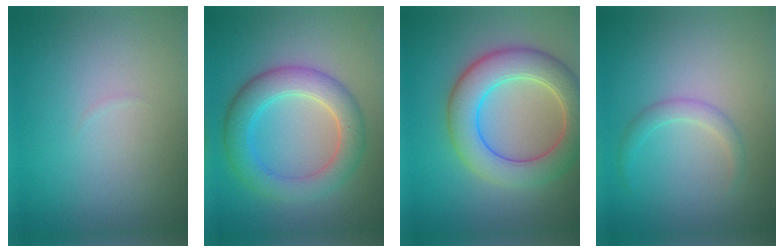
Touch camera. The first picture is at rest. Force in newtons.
{"total": 5.3, "press": 5.2, "slide": 0.3}
{"total": 7.1, "press": 7.1, "slide": 0.4}
{"total": 1.5, "press": 1.5, "slide": 0.0}